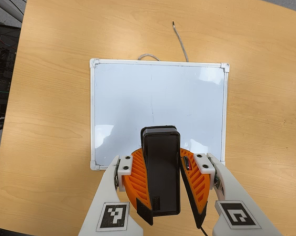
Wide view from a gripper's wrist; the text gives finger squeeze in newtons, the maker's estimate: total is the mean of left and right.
{"total": 10.0, "left": 10.1, "right": 9.8}